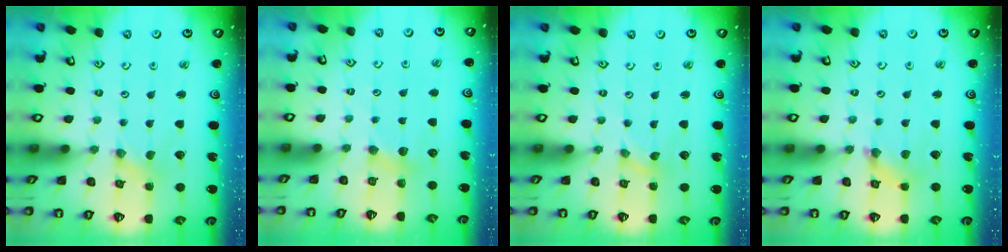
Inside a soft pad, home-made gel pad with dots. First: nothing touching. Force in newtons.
{"total": 4.2, "press": 4.1, "slide": 0.8}
{"total": 0.0}
{"total": 2.9, "press": 2.9, "slide": 0.3}